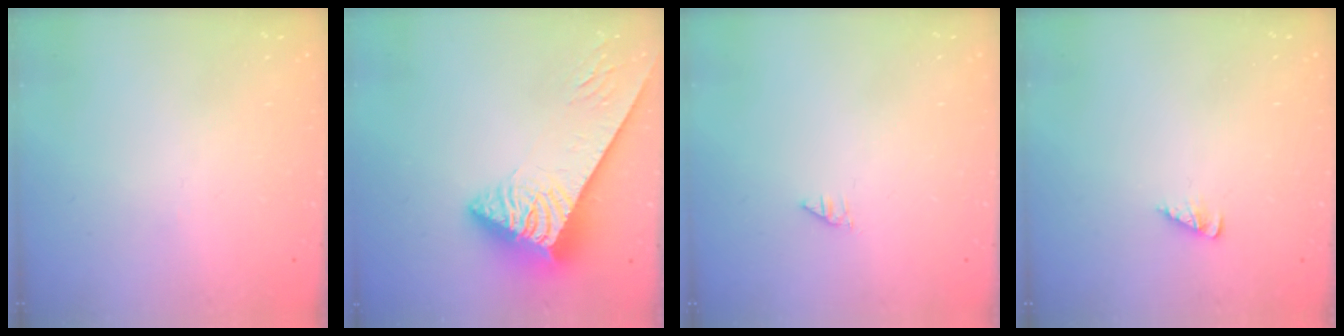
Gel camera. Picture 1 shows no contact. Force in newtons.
{"total": 4.5, "press": 4.5, "slide": 0.5}
{"total": 0.0}
{"total": 2.1, "press": 2.1, "slide": 0.3}